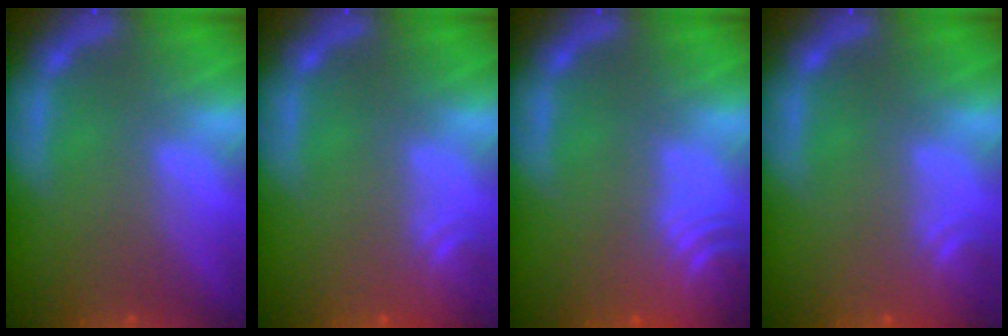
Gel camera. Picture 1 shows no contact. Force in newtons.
{"total": 2.4}
{"total": 8.0}
{"total": 2.4}